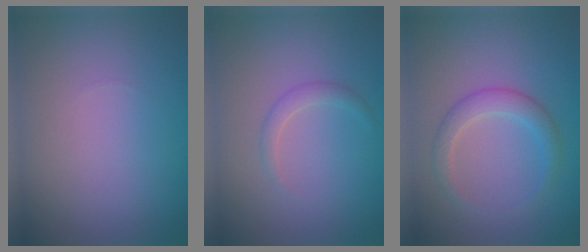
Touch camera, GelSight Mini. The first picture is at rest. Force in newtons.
{"total": 0.7, "press": 0.7, "slide": 0.1}
{"total": 2.4, "press": 2.4, "slide": 0.1}